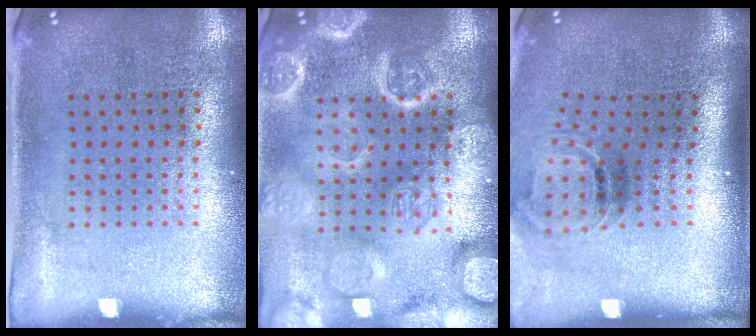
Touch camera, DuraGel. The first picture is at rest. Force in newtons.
{"total": 5.4, "press": 5.4, "slide": 0.7}
{"total": 1.5, "press": 1.0, "slide": 1.1}